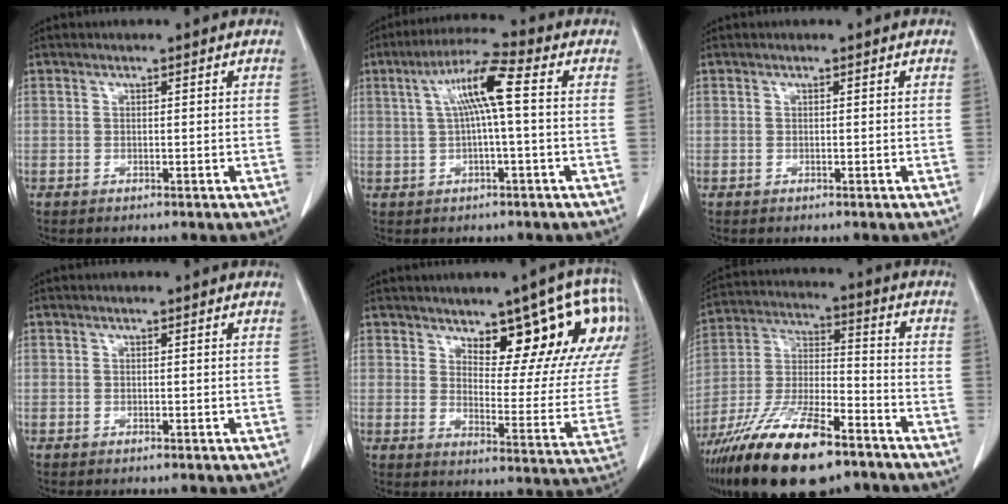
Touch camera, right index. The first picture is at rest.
{"total": 7.9, "force": [1.3, 0.2, 7.8], "torque": [-0.146, 0.023, 0.022]}
{"total": 0.0}
{"total": 0.0}
{"total": 17.7, "force": [11.2, 6.0, 12.3], "torque": [-0.137, -0.021, 0.135]}
{"total": 19.3, "force": [-13.2, 5.0, 13.3], "torque": [-0.268, -0.020, -0.237]}